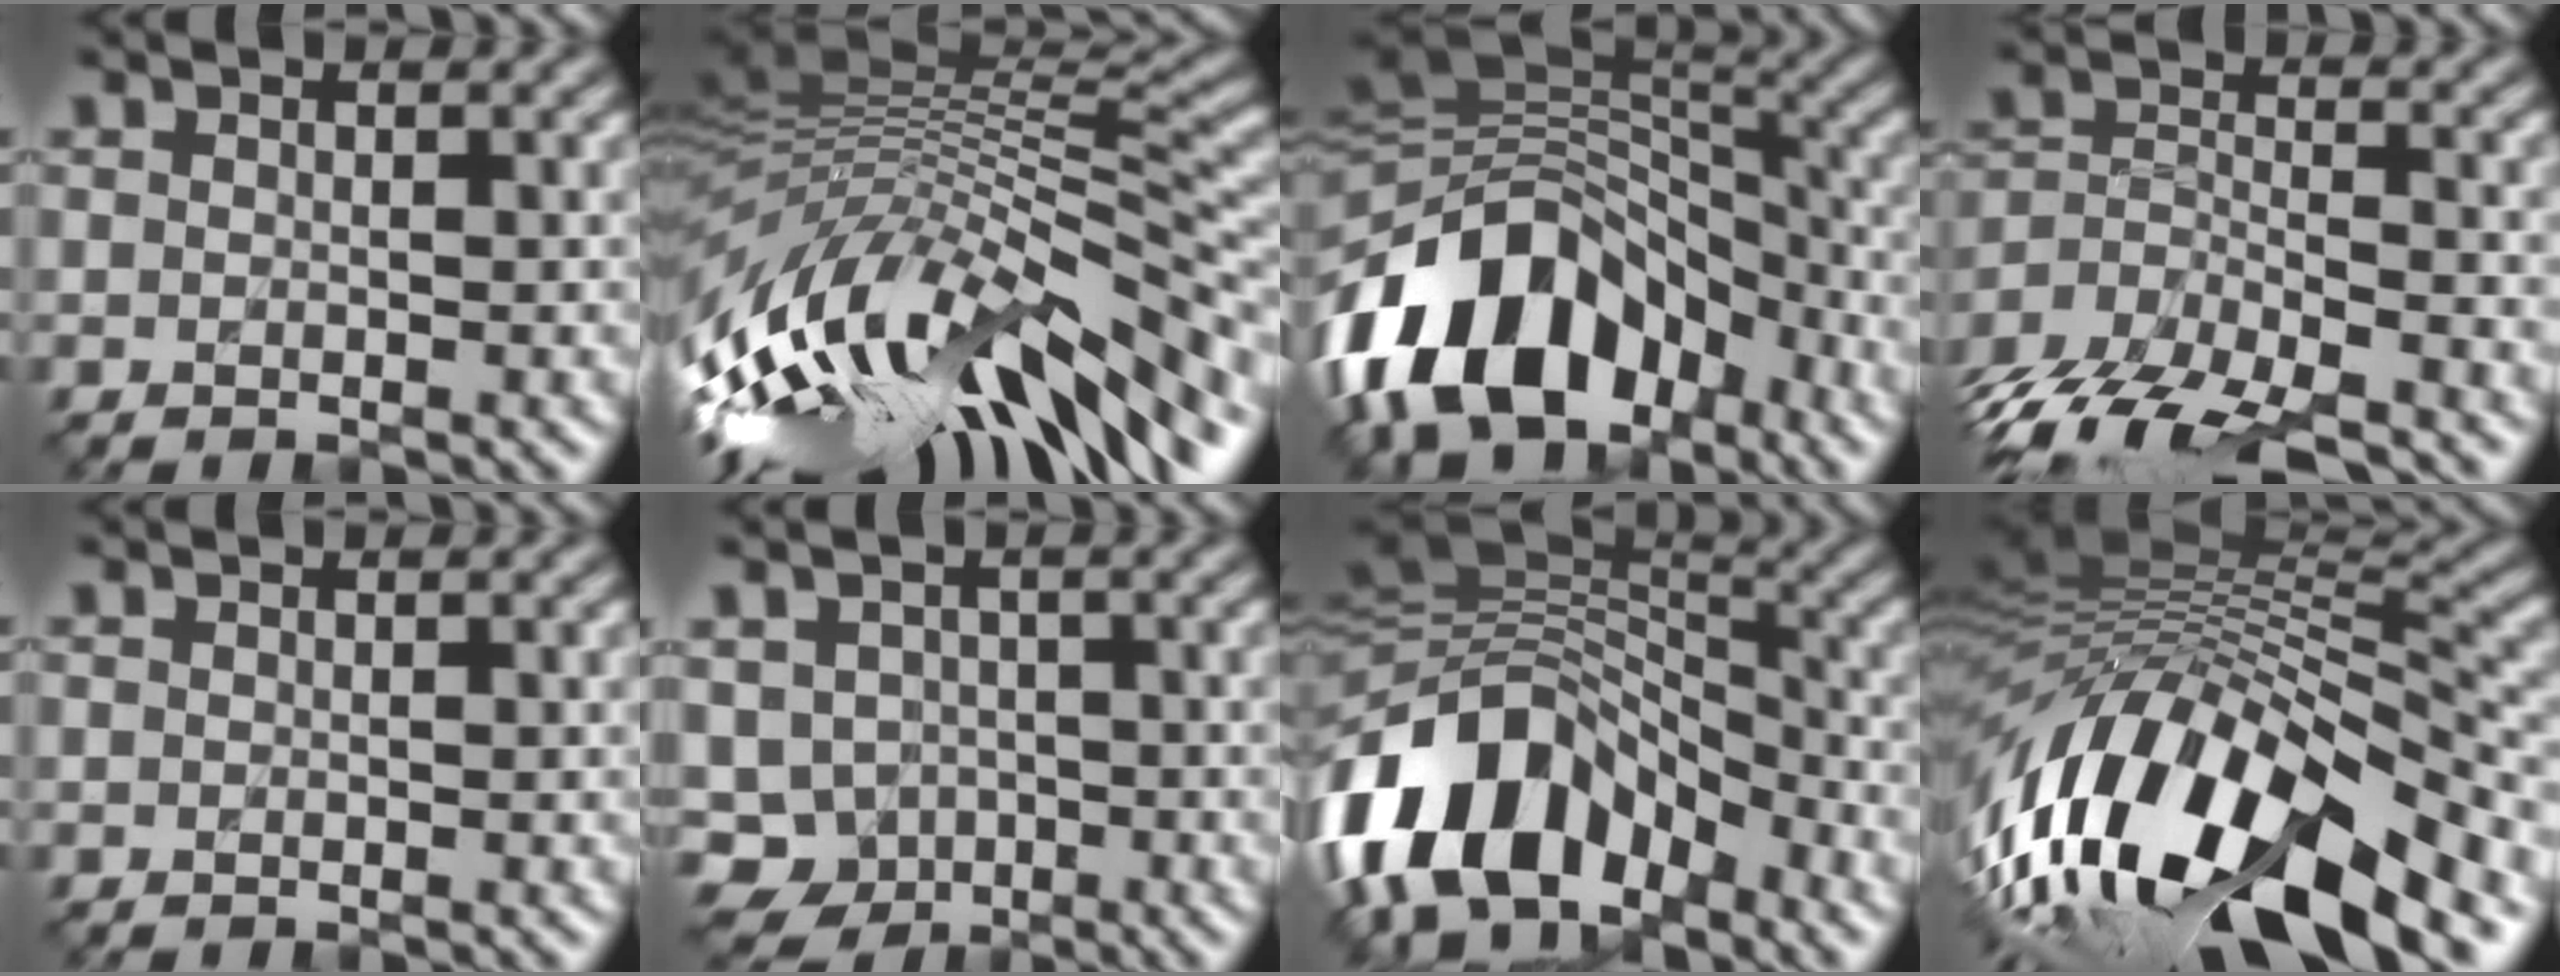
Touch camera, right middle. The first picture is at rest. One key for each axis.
{"total": 15.3, "fx": -6.0, "fy": 5.5, "fz": 12.9, "tx": -0.244, "ty": 0.011, "tz": -0.100}
{"total": 14.2, "fx": -7.1, "fy": 9.3, "fz": 8.1, "tx": -0.157, "ty": 0.015, "tz": -0.130}
{"total": 12.8, "fx": -11.3, "fy": 4.5, "fz": 4.1, "tx": -0.077, "ty": -0.005, "tz": -0.176}
{"total": 0.0}
{"total": 5.6, "fx": -2.3, "fy": 4.8, "fz": 1.8, "tx": -0.025, "ty": -0.005, "tz": -0.038}
{"total": 12.6, "fx": -7.3, "fy": 7.5, "fz": 7.0, "tx": -0.131, "ty": 0.016, "tz": -0.141}
{"total": 17.9, "fx": -8.5, "fy": 7.0, "fz": 14.2, "tx": -0.262, "ty": -0.005, "tz": -0.146}